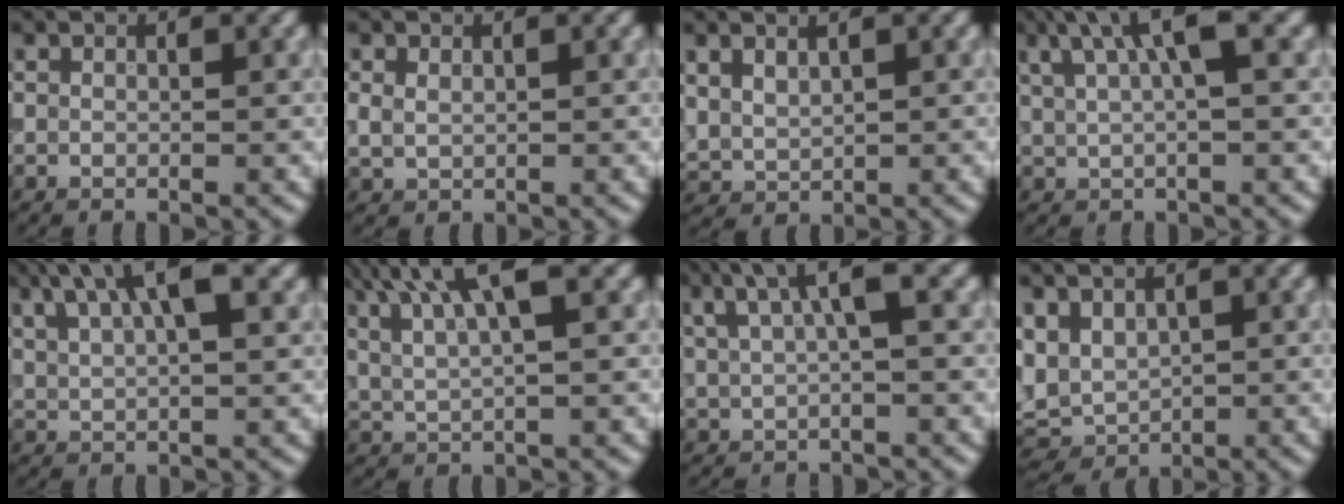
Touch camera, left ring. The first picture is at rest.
{"total": 1.4, "force": [0.4, 1.0, 0.9], "torque": [-0.020, 0.000, 0.011]}
{"total": 2.0, "force": [1.2, 1.0, 1.1], "torque": [-0.025, -0.002, 0.029]}
{"total": 4.5, "force": [2.5, 0.9, 3.7], "torque": [-0.070, 0.014, 0.047]}
{"total": 6.3, "force": [3.8, 1.9, 4.7], "torque": [-0.086, 0.012, 0.067]}
{"total": 6.5, "force": [3.6, 1.7, 5.1], "torque": [-0.090, 0.012, 0.064]}
{"total": 3.9, "force": [2.0, 0.7, 3.3], "torque": [-0.058, 0.013, 0.037]}
{"total": 3.6, "force": [0.6, 2.9, 2.1], "torque": [-0.042, 0.002, 0.010]}